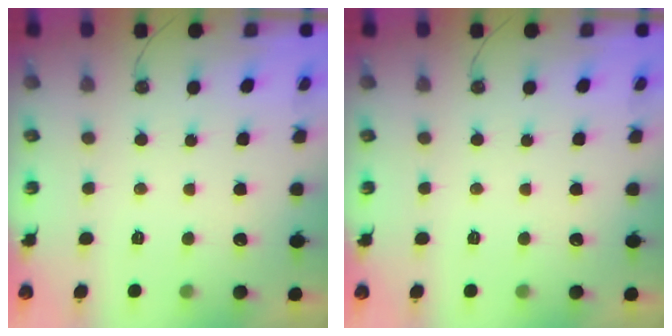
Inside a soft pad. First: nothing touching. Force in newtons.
{"total": 0.0}